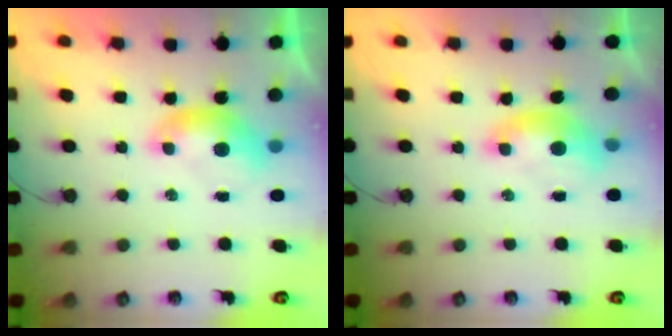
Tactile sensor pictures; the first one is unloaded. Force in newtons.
{"total": 1.8, "press": 1.7, "slide": 0.6}